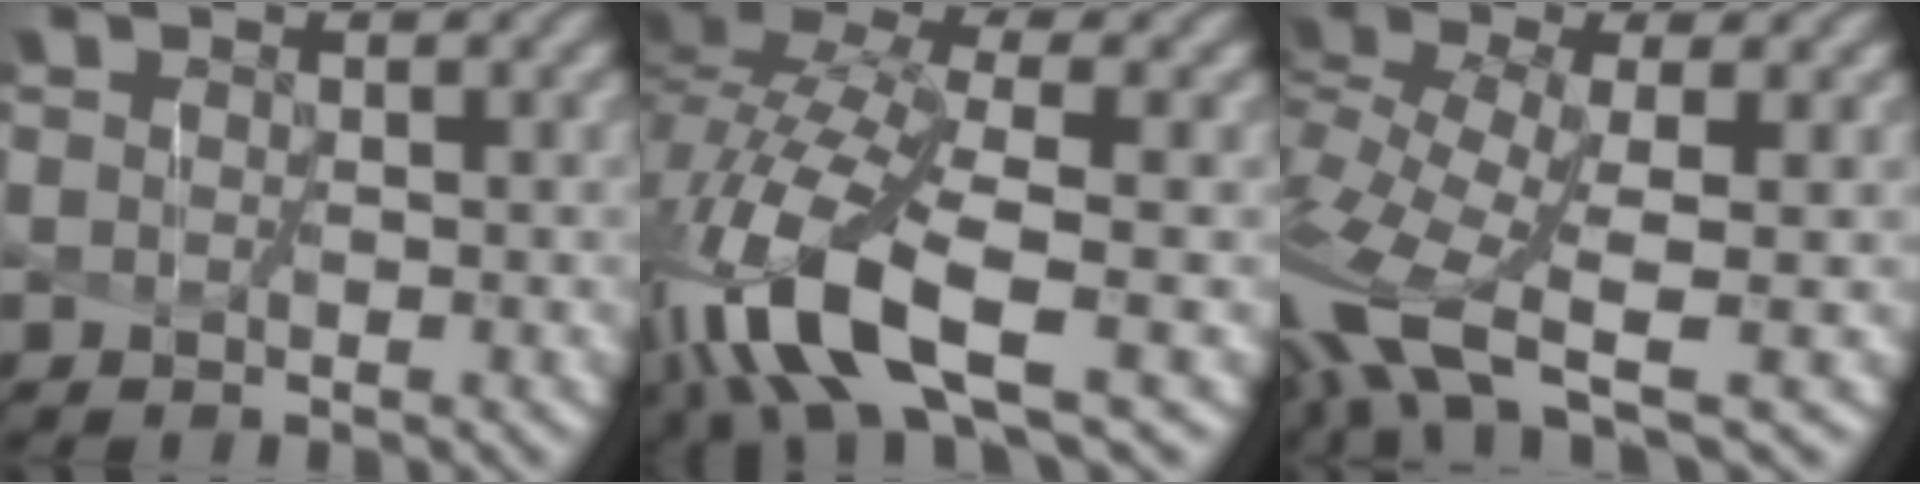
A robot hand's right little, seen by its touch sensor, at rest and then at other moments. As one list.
[{"total": 10.6, "force": [-5.1, 3.5, 8.6], "torque": [-0.190, -0.005, -0.090]}, {"total": 9.6, "force": [-4.6, 3.5, 7.6], "torque": [-0.196, -0.011, -0.073]}]